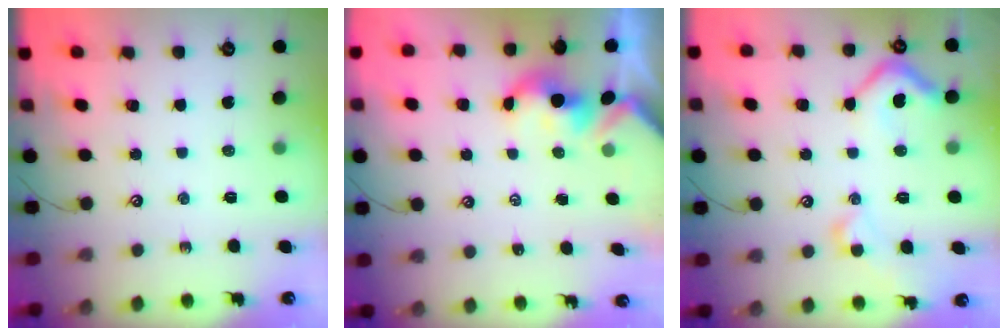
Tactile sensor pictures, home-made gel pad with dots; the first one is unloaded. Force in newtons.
{"total": 1.8, "press": 1.8, "slide": 0.2}
{"total": 8.3, "press": 8.3, "slide": 1.1}